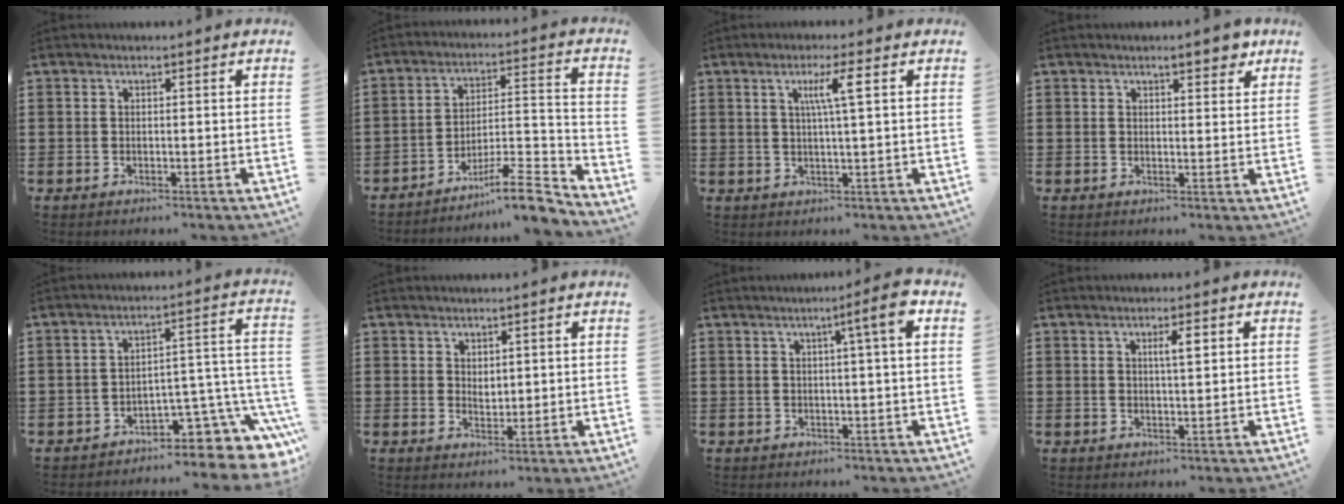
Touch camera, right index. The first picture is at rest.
{"total": 9.9, "force": [-8.0, 1.2, 5.7], "torque": [-0.079, 0.023, -0.151]}
{"total": 4.7, "force": [1.4, -0.1, 4.5], "torque": [-0.089, 0.001, 0.019]}
{"total": 3.6, "force": [2.6, 1.1, 2.3], "torque": [-0.026, -0.002, 0.040]}
{"total": 7.3, "force": [-4.7, 3.2, 4.5], "torque": [-0.063, -0.006, -0.085]}
{"total": 1.7, "force": [1.3, 1.0, 0.6], "torque": [-0.015, 0.006, 0.024]}
{"total": 5.2, "force": [1.7, -0.3, 4.9], "torque": [-0.081, -0.009, 0.020]}
{"total": 2.9, "force": [1.1, 0.5, 2.7], "torque": [-0.045, 0.003, 0.013]}